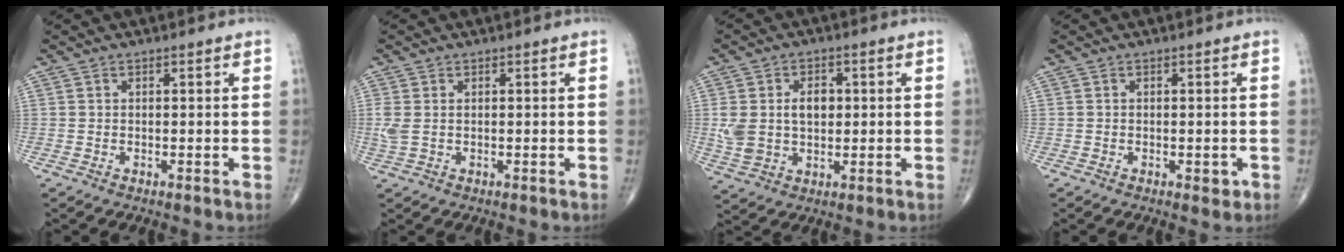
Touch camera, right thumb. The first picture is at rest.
{"total": 2.6, "force": [0.3, 1.6, 2.0], "torque": [-0.066, 0.009, 0.009]}
{"total": 9.4, "force": [0.9, 6.4, 6.8], "torque": [-0.118, 0.006, 0.023]}
{"total": 1.5, "force": [-0.5, 0.8, 1.1], "torque": [-0.011, -0.001, -0.006]}